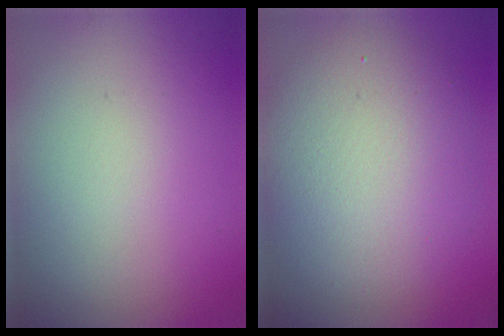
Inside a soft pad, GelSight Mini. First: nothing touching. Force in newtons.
{"total": 6.5, "press": 6.5, "slide": 0.4}